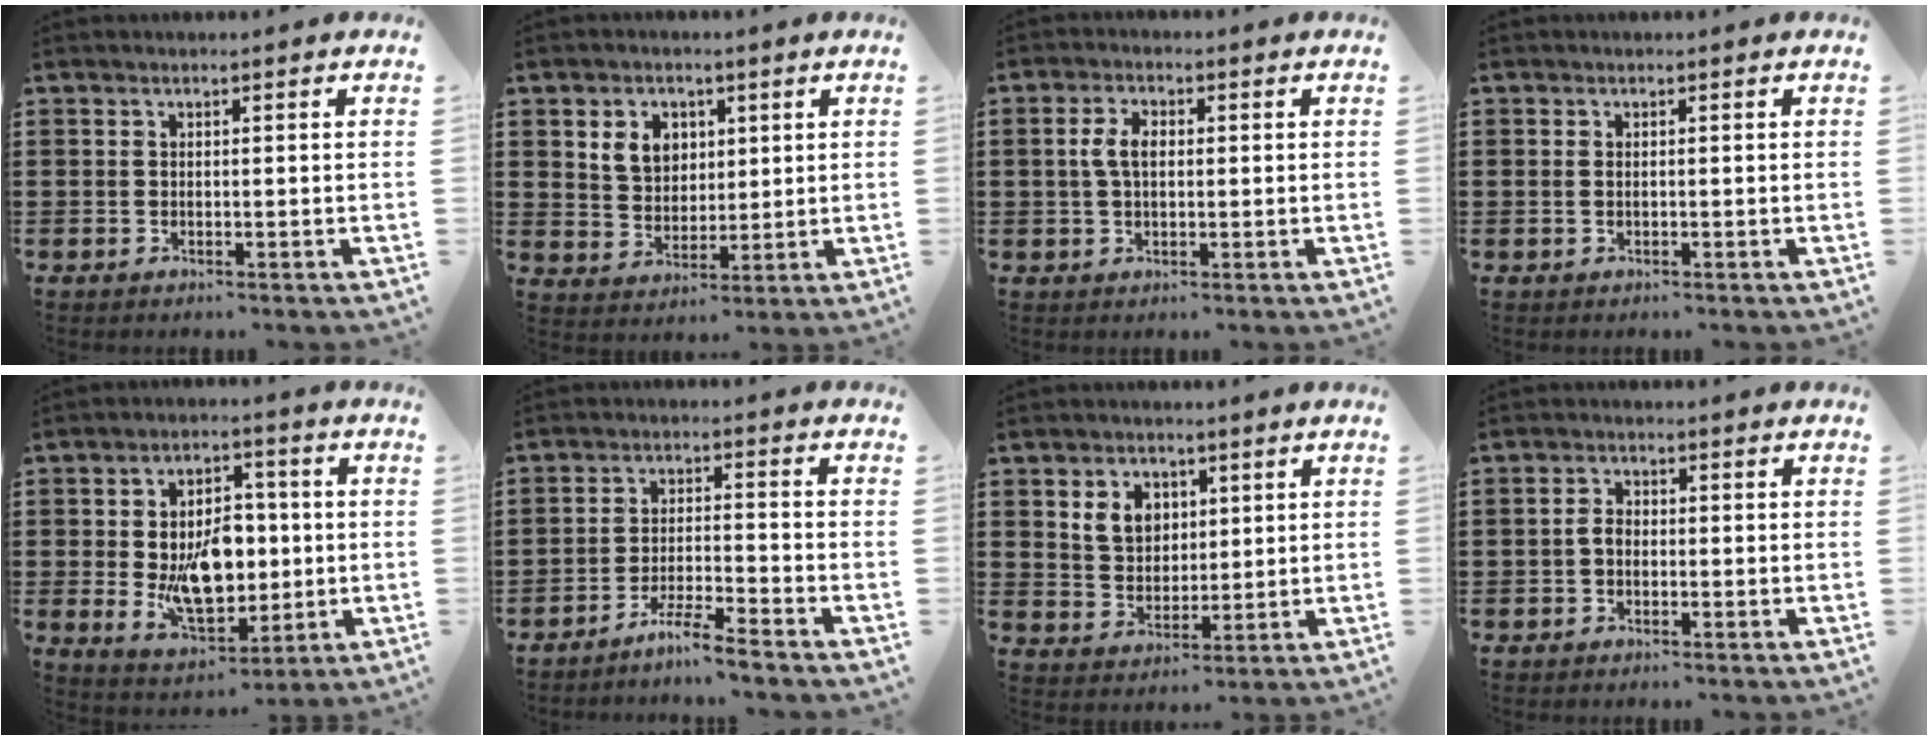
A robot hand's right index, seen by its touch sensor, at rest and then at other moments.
{"total": 5.6, "force": [2.2, 4.6, 2.4], "torque": [-0.066, 0.016, 0.039]}
{"total": 4.0, "force": [0.4, 2.2, 3.3], "torque": [-0.076, 0.008, 0.002]}
{"total": 0.8, "force": [0.1, 0.4, 0.6], "torque": [-0.014, 0.003, 0.000]}
{"total": 10.4, "force": [-0.4, 6.5, 8.1], "torque": [-0.150, 0.003, -0.012]}
{"total": 4.7, "force": [-4.4, -0.6, 1.5], "torque": [-0.035, -0.006, -0.088]}
{"total": 5.4, "force": [2.2, 4.4, 2.3], "torque": [-0.065, 0.015, 0.039]}
{"total": 2.1, "force": [-0.5, 1.3, 1.5], "torque": [-0.037, 0.000, -0.013]}